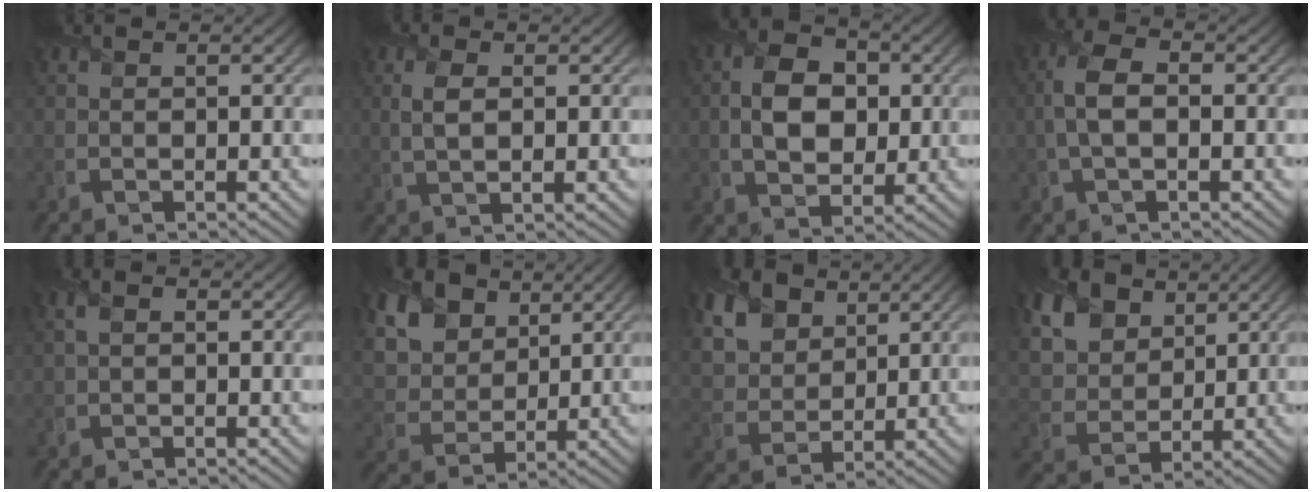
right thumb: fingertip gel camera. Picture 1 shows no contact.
{"total": 3.1, "force": [0.3, 1.4, 2.8], "torque": [-0.068, -0.004, 0.008]}
{"total": 7.6, "force": [0.1, 5.3, 5.4], "torque": [-0.105, 0.001, -0.002]}
{"total": 4.7, "force": [-0.3, 2.3, 4.1], "torque": [-0.099, 0.003, -0.010]}
{"total": 1.7, "force": [0.3, 1.1, 1.3], "torque": [-0.035, 0.003, 0.005]}
{"total": 13.3, "force": [7.0, 9.0, 6.9], "torque": [-0.205, 0.014, 0.139]}
{"total": 10.2, "force": [5.3, 6.8, 5.6], "torque": [-0.171, 0.008, 0.102]}
{"total": 11.5, "force": [6.0, 7.7, 6.1], "torque": [-0.192, 0.006, 0.120]}